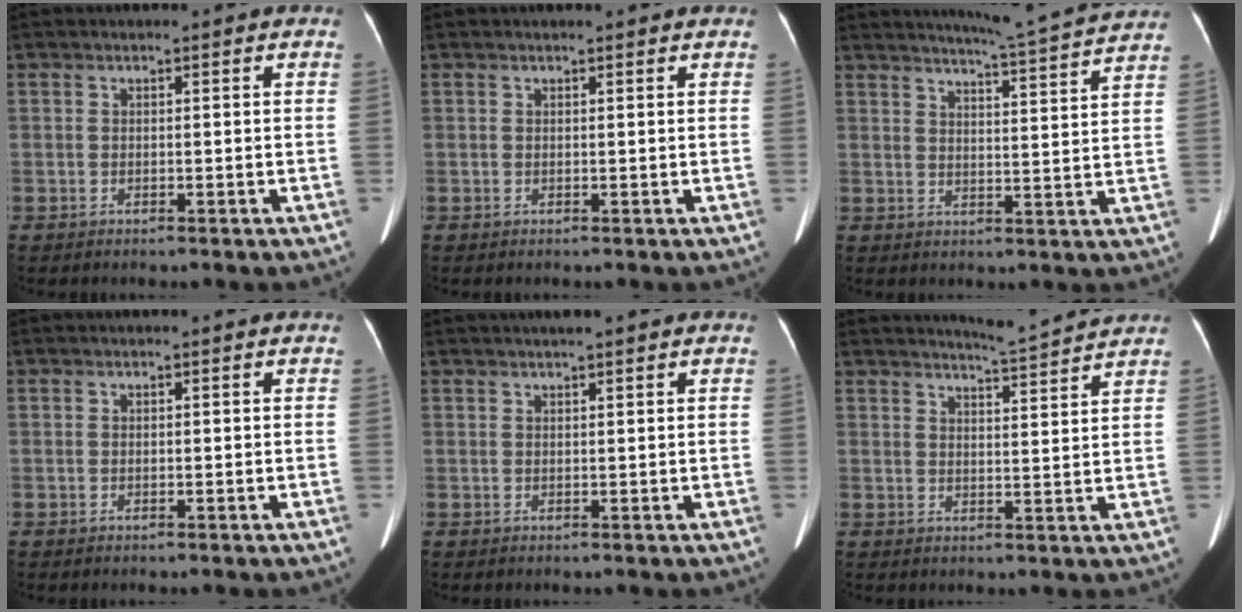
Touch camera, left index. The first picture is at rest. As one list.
[{"total": 1.7, "force": [1.6, 0.1, 0.5], "torque": [-0.011, 0.011, 0.017]}, {"total": 11.9, "force": [11.2, -1.6, 3.6], "torque": [-0.070, -0.020, 0.142]}, {"total": 0.0}, {"total": 3.2, "force": [2.5, 0.2, 1.9], "torque": [-0.024, 0.025, 0.037]}, {"total": 5.6, "force": [5.4, -1.1, 0.6], "torque": [-0.023, -0.011, 0.077]}]